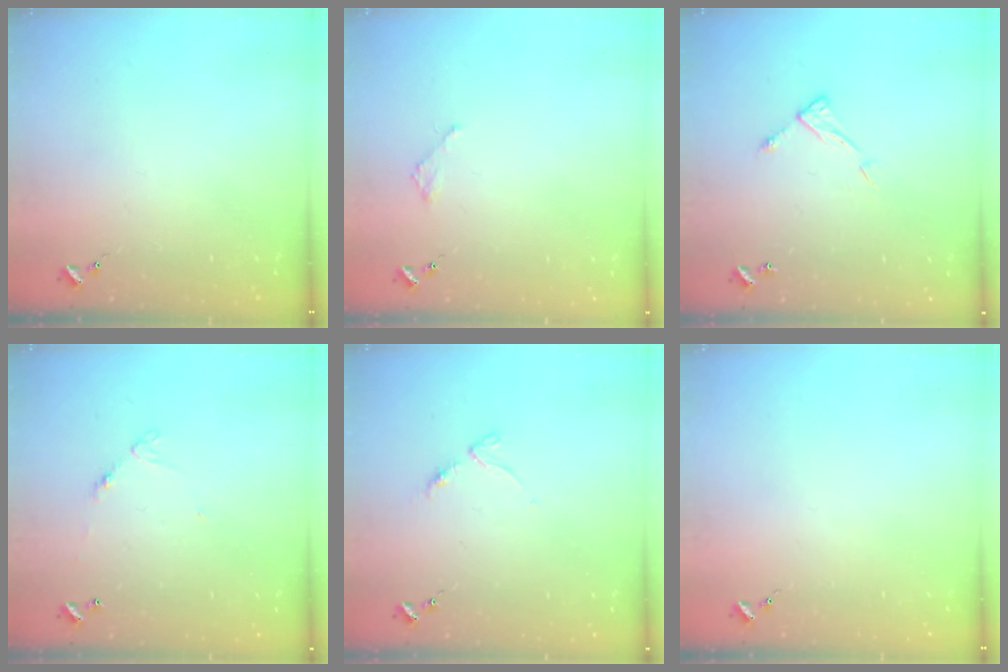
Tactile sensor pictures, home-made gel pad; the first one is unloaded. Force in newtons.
{"total": 1.8, "press": 1.8, "slide": 0.2}
{"total": 6.4, "press": 6.4, "slide": 0.3}
{"total": 4.6, "press": 4.6, "slide": 0.3}
{"total": 4.0, "press": 3.9, "slide": 0.4}
{"total": 0.0}